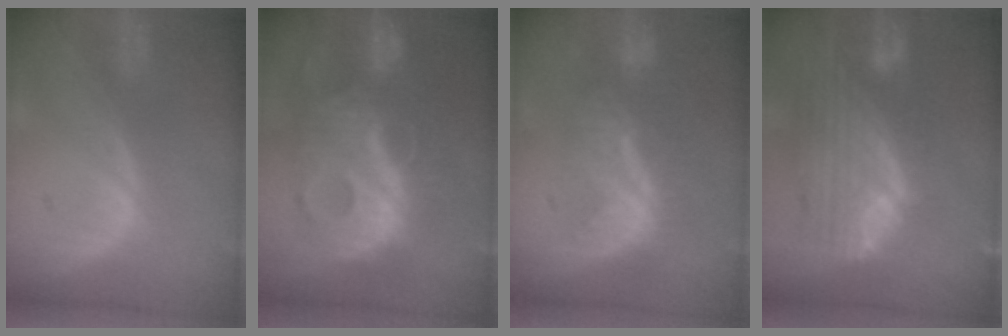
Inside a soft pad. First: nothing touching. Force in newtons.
{"total": 13.6, "press": 13.5, "slide": 1.2}
{"total": 7.9, "press": 7.6, "slide": 1.9}
{"total": 12.0, "press": 10.2, "slide": 6.3}